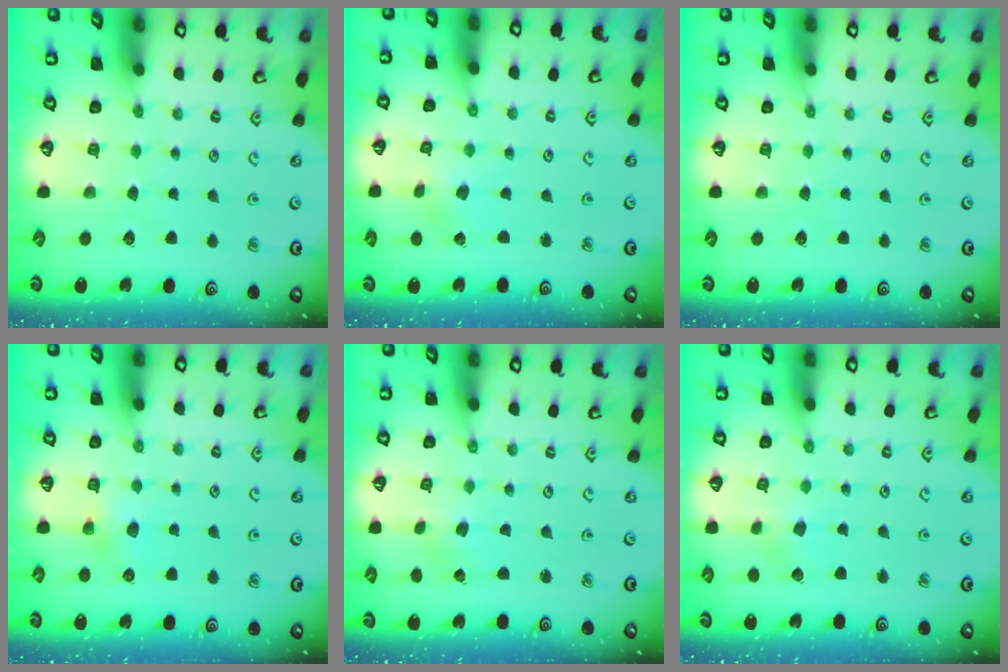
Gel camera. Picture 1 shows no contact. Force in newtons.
{"total": 0.9, "press": 0.9, "slide": 0.2}
{"total": 0.0}
{"total": 4.1, "press": 4.1, "slide": 0.5}
{"total": 2.2, "press": 2.2, "slide": 0.2}
{"total": 2.4, "press": 2.3, "slide": 0.4}